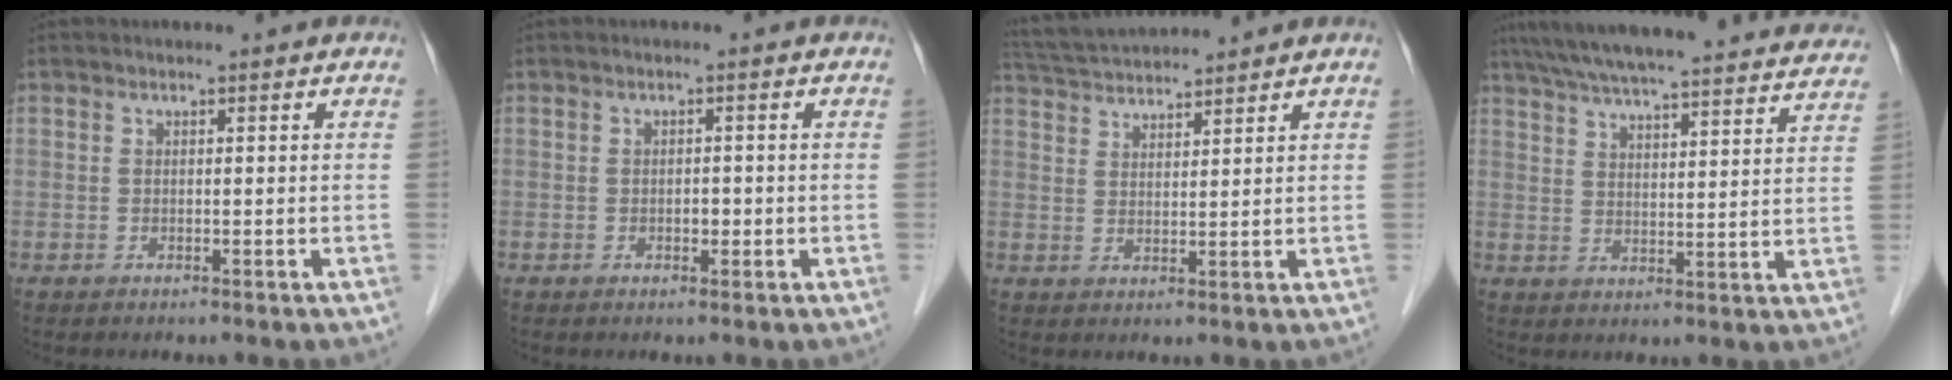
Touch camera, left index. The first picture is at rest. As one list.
[{"total": 1.3, "force": [-0.4, 0.7, 1.0], "torque": [-0.016, 0.001, -0.005]}, {"total": 7.9, "force": [7.7, 0.1, 1.9], "torque": [-0.044, 0.033, 0.134]}, {"total": 31.7, "force": [28.8, 3.9, 12.4], "torque": [-0.211, -0.021, 0.365]}]